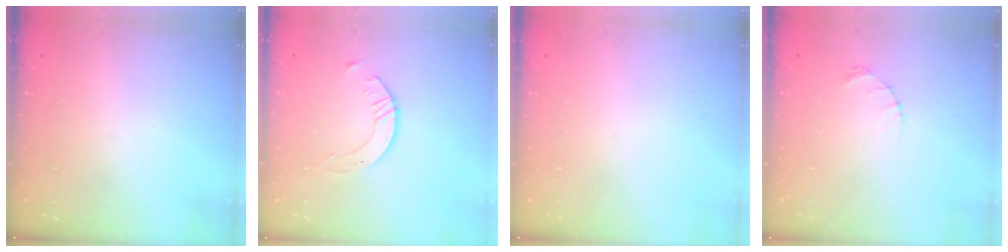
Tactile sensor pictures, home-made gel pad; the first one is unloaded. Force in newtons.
{"total": 2.6, "press": 2.6, "slide": 0.3}
{"total": 0.0}
{"total": 1.4, "press": 1.4, "slide": 0.2}